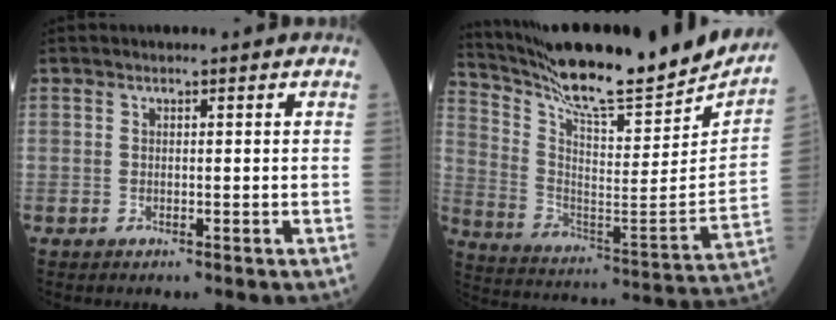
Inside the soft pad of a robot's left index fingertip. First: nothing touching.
{"total": 23.1, "force": [21.1, 0.7, 9.5], "torque": [-0.169, -0.073, 0.322]}